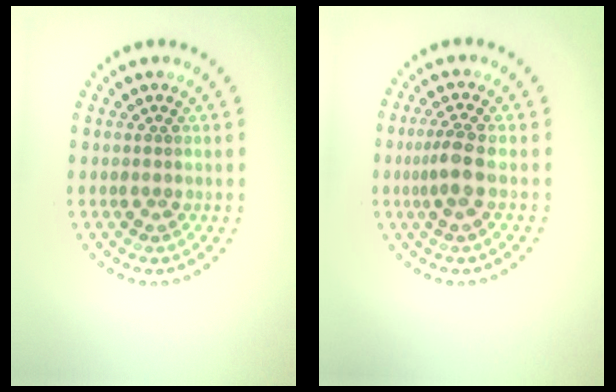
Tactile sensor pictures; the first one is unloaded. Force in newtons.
{"total": 2.3, "press": 1.9, "slide": 1.4}